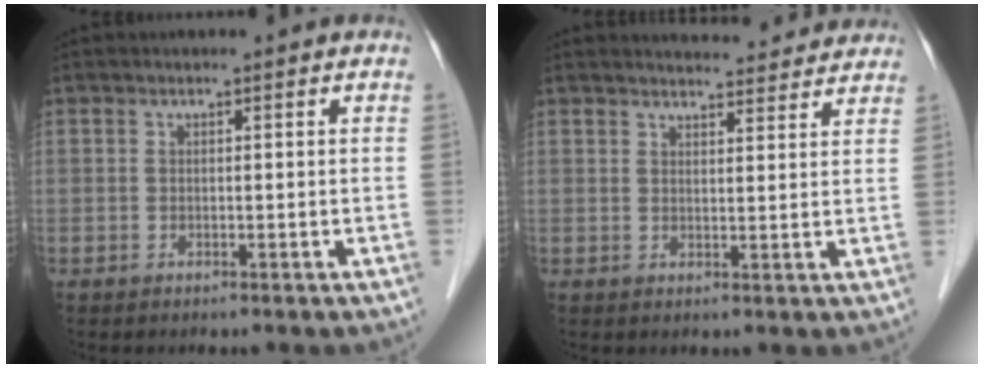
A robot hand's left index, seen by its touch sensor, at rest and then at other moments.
{"total": 10.2, "force": [9.8, 1.9, 2.1], "torque": [-0.013, 0.006, 0.109]}